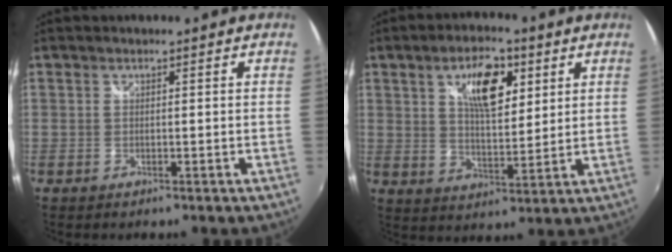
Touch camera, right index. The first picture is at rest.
{"total": 10.3, "force": [4.5, 4.5, 8.1], "torque": [-0.133, 0.013, 0.078]}